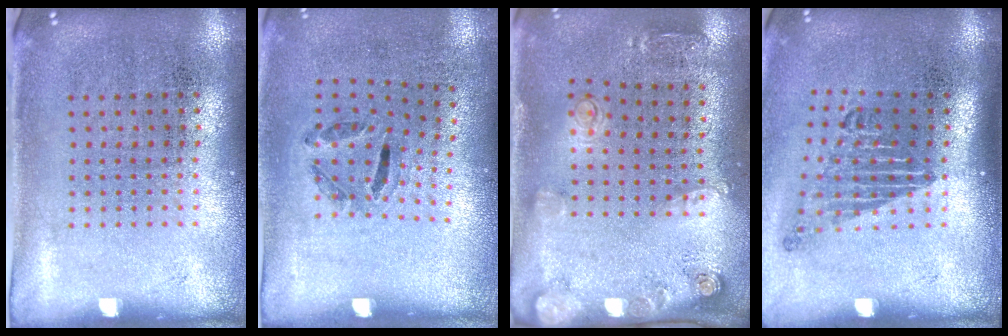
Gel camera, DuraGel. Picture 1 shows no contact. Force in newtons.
{"total": 1.3, "press": 0.7, "slide": 1.1}
{"total": 1.8, "press": 1.4, "slide": 1.1}
{"total": 1.8, "press": 1.3, "slide": 1.3}